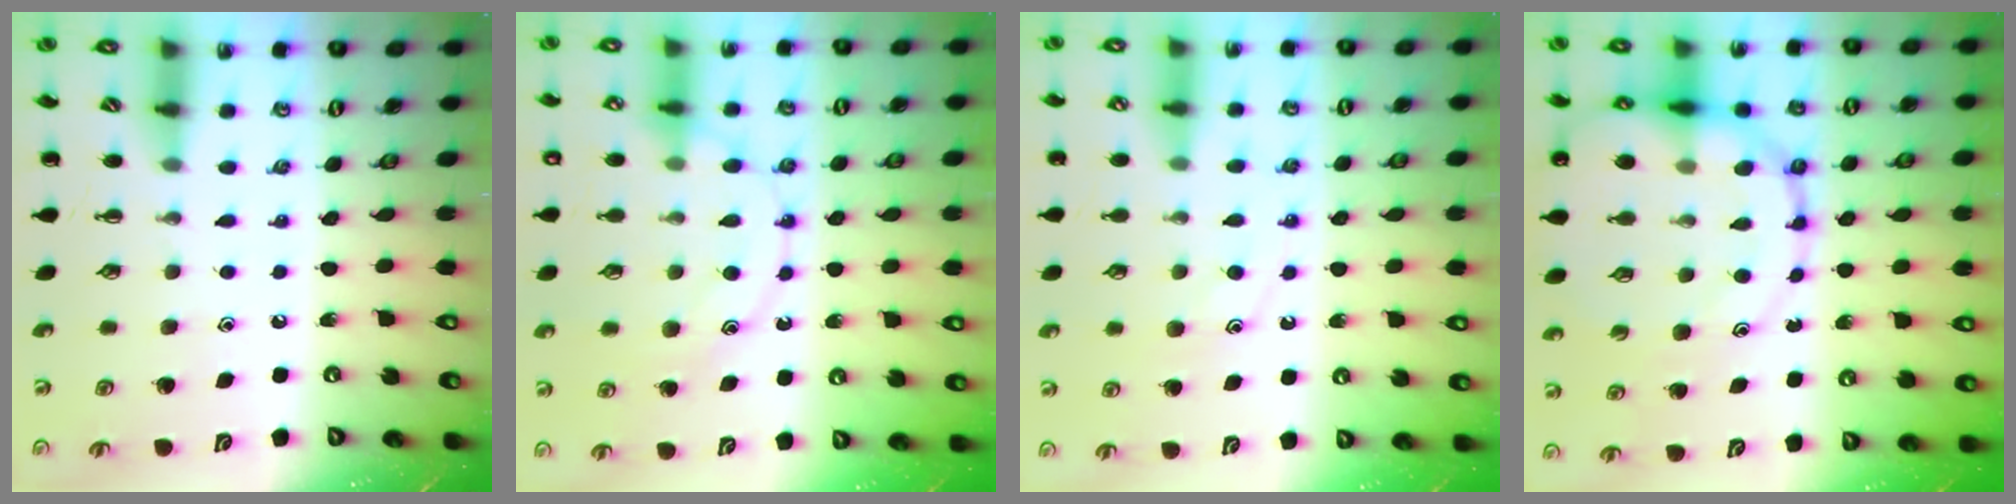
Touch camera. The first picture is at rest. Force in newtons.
{"total": 13.2, "press": 13.2, "slide": 0.7}
{"total": 10.7, "press": 10.7, "slide": 1.0}
{"total": 18.2, "press": 17.9, "slide": 3.4}